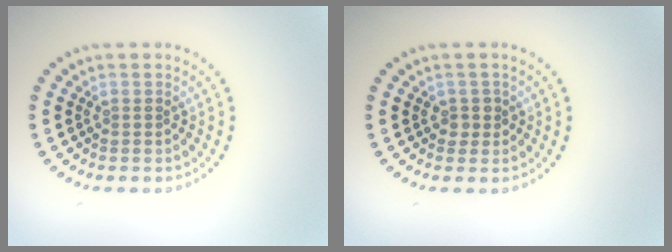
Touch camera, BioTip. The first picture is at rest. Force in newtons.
{"total": 1.0, "press": 0.9, "slide": 0.5}